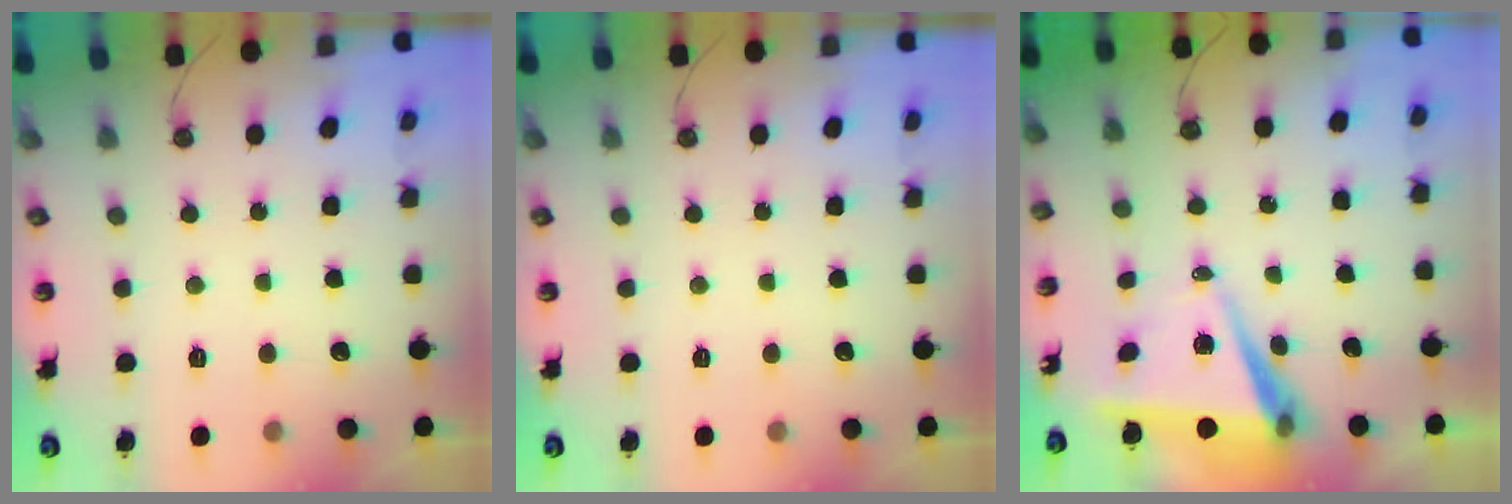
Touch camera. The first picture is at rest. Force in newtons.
{"total": 0.0}
{"total": 7.6, "press": 6.3, "slide": 4.4}